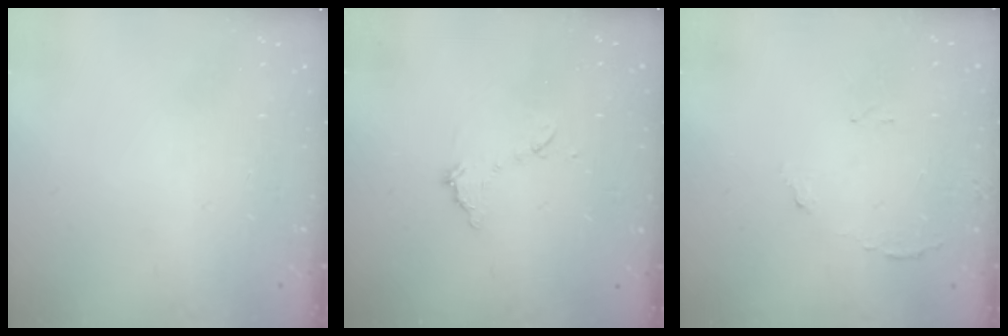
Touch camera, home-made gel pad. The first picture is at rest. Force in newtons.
{"total": 7.5, "press": 7.5, "slide": 0.5}
{"total": 8.5, "press": 8.5, "slide": 0.5}